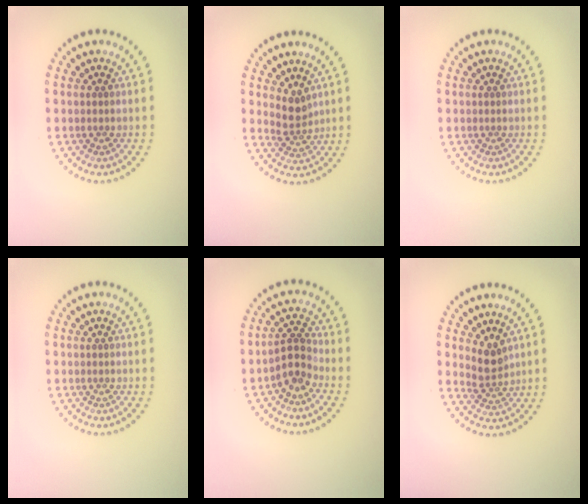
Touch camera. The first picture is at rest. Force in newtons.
{"total": 2.2, "press": 1.8, "slide": 1.3}
{"total": 0.0}
{"total": 0.0}
{"total": 2.6, "press": 2.1, "slide": 1.6}
{"total": 2.4, "press": 1.8, "slide": 1.6}